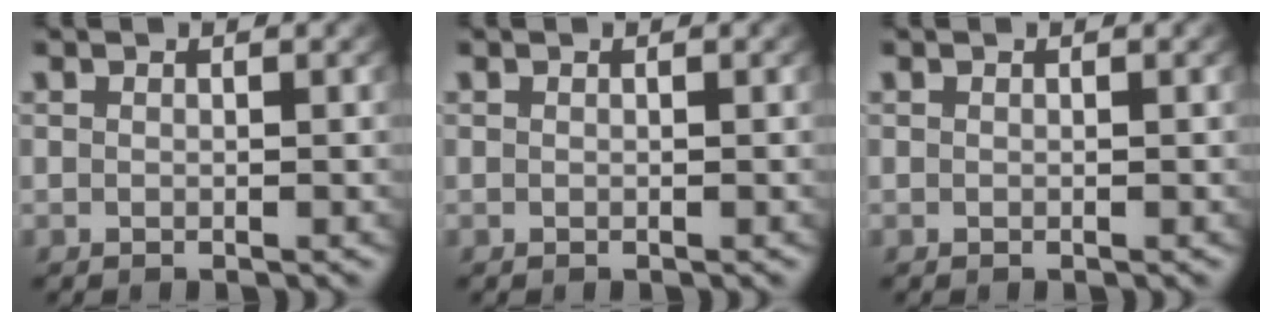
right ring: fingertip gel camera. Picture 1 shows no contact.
{"total": 0.0}
{"total": 0.0}